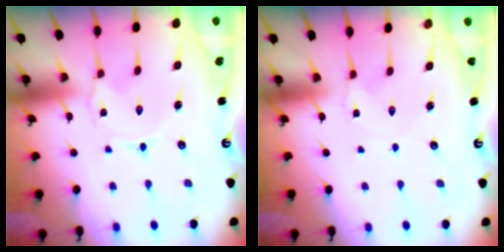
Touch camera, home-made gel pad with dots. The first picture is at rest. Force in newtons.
{"total": 1.4, "press": 1.4, "slide": 0.2}